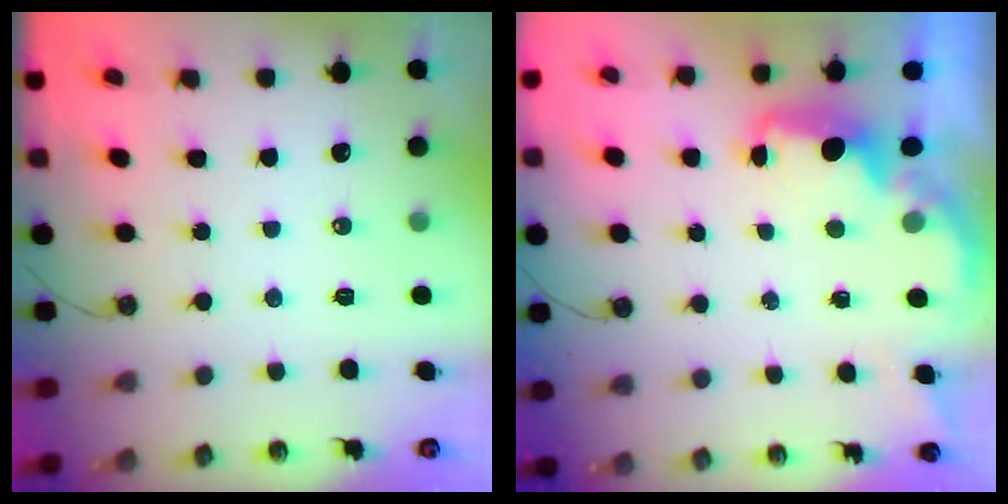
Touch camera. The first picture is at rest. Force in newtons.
{"total": 2.3, "press": 2.0, "slide": 1.1}